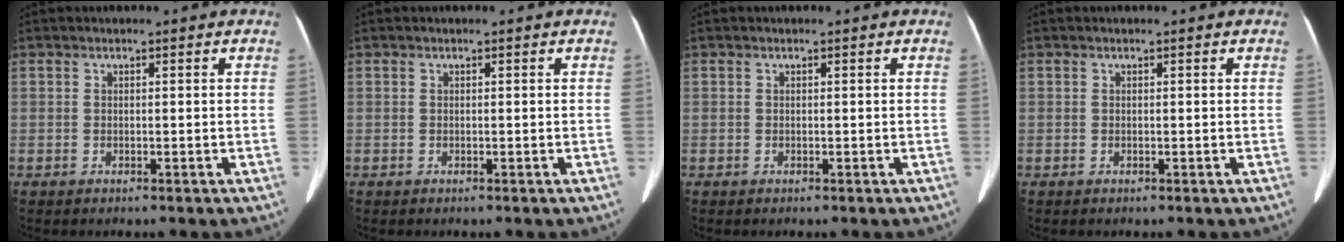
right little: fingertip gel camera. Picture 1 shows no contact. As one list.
[{"total": 0.0}, {"total": 0.0}, {"total": 0.0}]